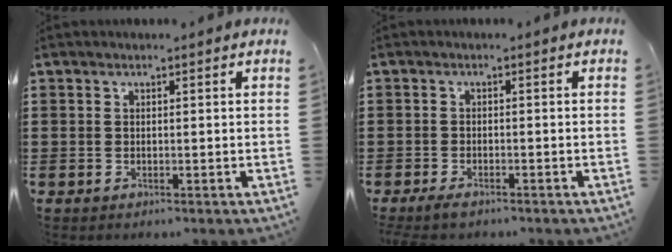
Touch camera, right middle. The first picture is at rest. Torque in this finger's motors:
{"motor_torque": [1.60, -0.06, 0.27, 0.05]}